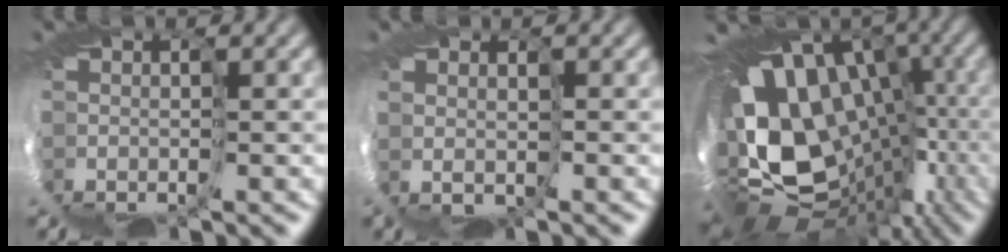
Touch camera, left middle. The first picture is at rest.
{"total": 2.2, "force": [2.1, -0.3, -0.7], "torque": [0.015, 0.001, 0.041]}
{"total": 16.1, "force": [2.1, 10.8, 11.8], "torque": [-0.206, -0.021, 0.053]}